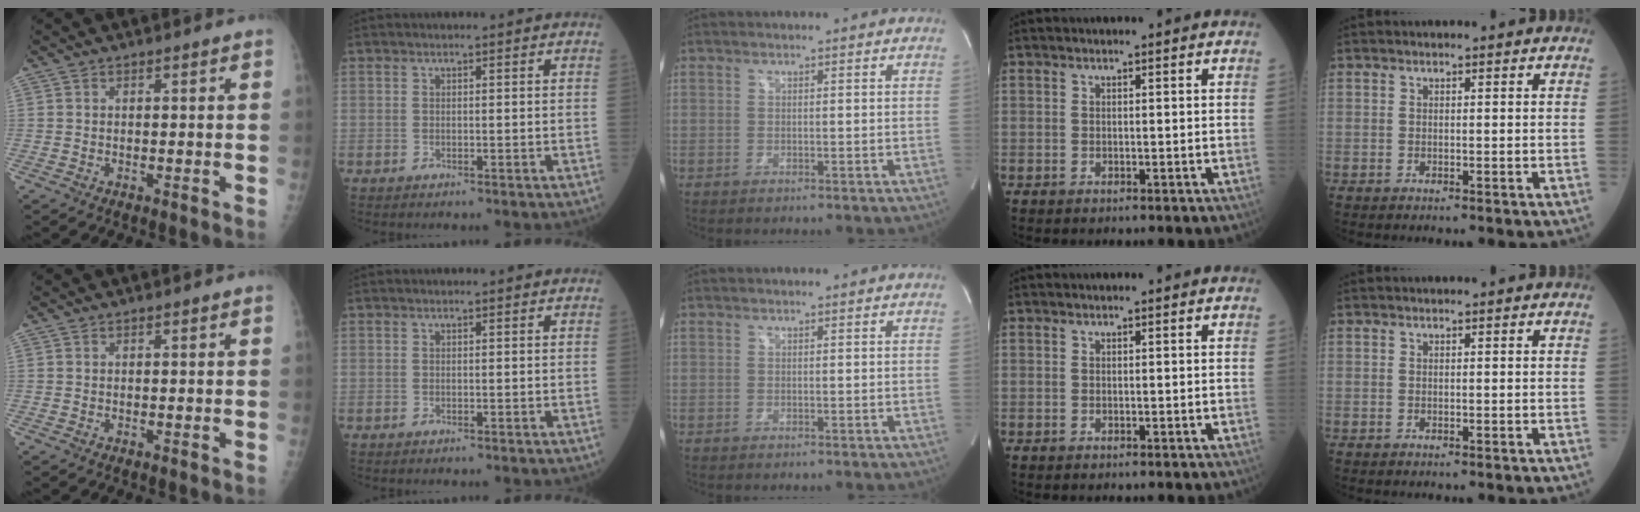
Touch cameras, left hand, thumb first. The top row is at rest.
{}